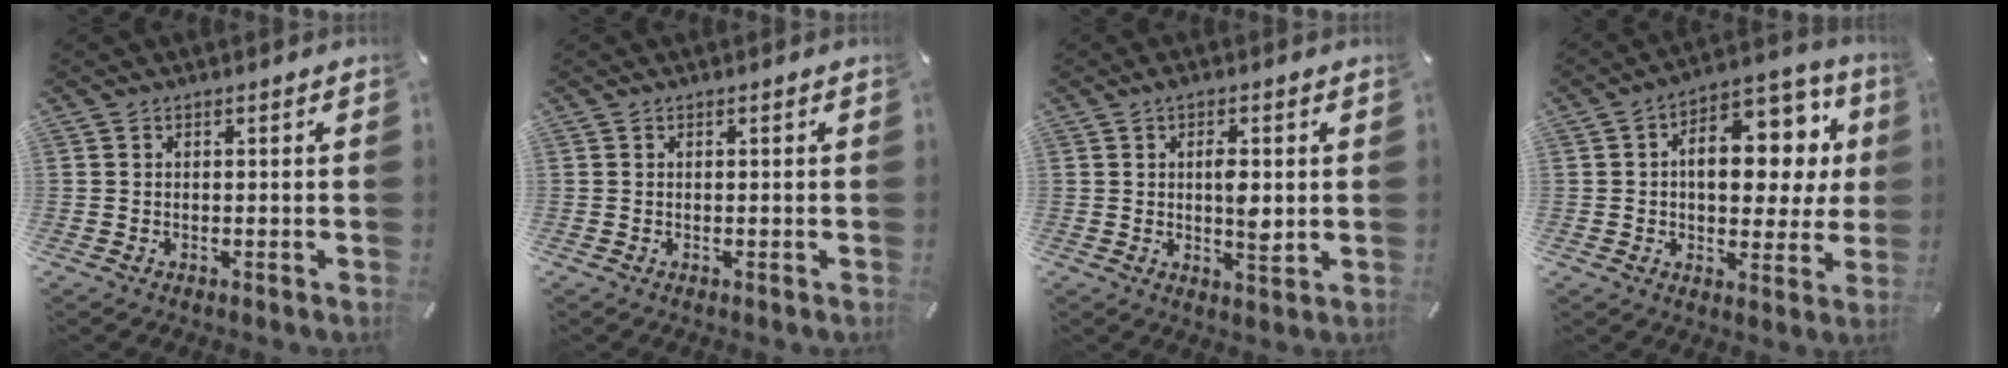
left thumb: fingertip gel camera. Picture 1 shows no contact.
{"total": 0.0}
{"total": 6.1, "force": [0.7, 2.4, 5.6], "torque": [-0.099, -0.004, 0.007]}
{"total": 16.9, "force": [3.8, 10.0, 13.1], "torque": [-0.169, -0.024, 0.064]}